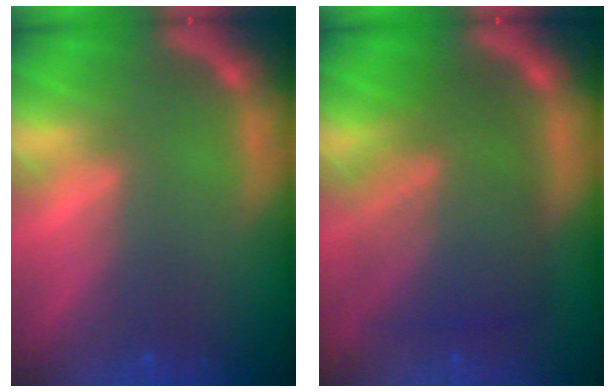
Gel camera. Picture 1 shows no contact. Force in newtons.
{"total": 8.7}